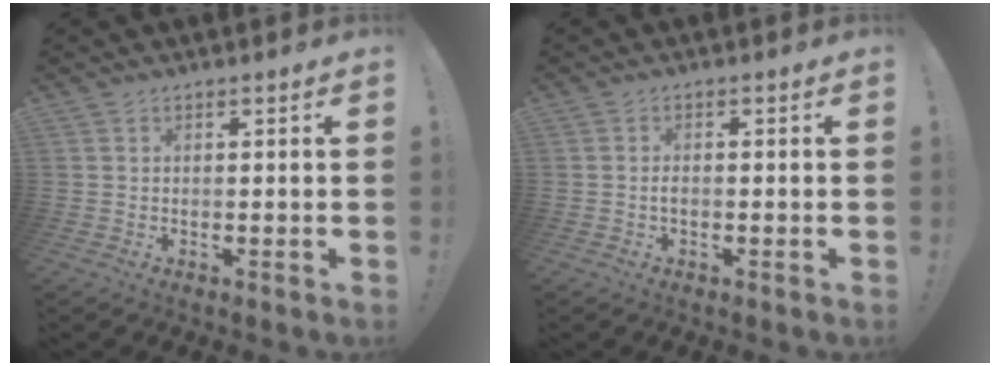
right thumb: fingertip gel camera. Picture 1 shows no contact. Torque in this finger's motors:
{"motor_torque": [0.25, 0.04, 0.19, -0.13, 0.00]}